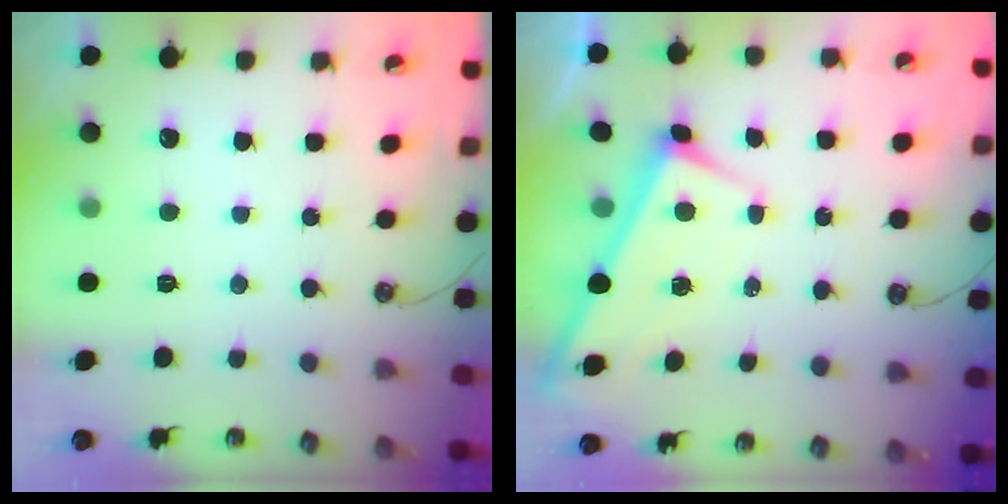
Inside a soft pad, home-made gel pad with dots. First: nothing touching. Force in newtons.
{"total": 2.8, "press": 2.8, "slide": 0.0}